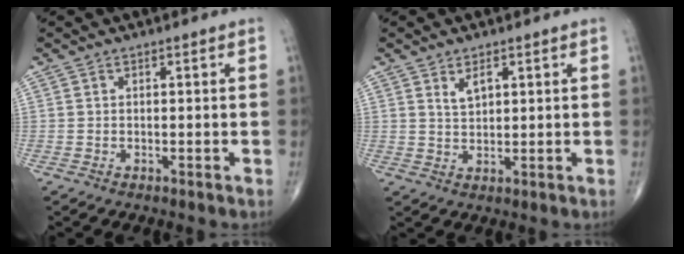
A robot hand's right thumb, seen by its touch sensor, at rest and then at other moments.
{"total": 3.2, "force": [1.6, 1.6, 2.2], "torque": [-0.034, -0.010, 0.033]}